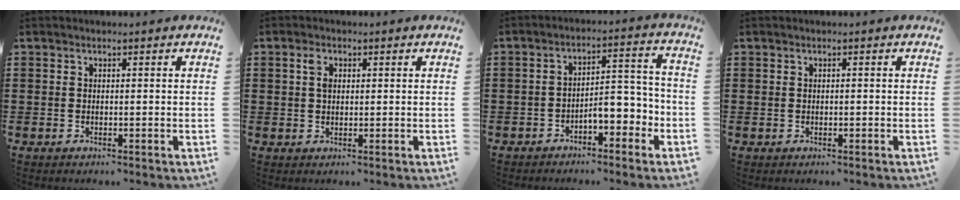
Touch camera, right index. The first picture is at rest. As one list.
[{"total": 2.3, "force": [0.7, 1.4, 1.7], "torque": [-0.038, 0.008, 0.011]}, {"total": 5.1, "force": [-3.1, 2.0, 3.5], "torque": [-0.053, 0.005, -0.063]}, {"total": 0.0}]